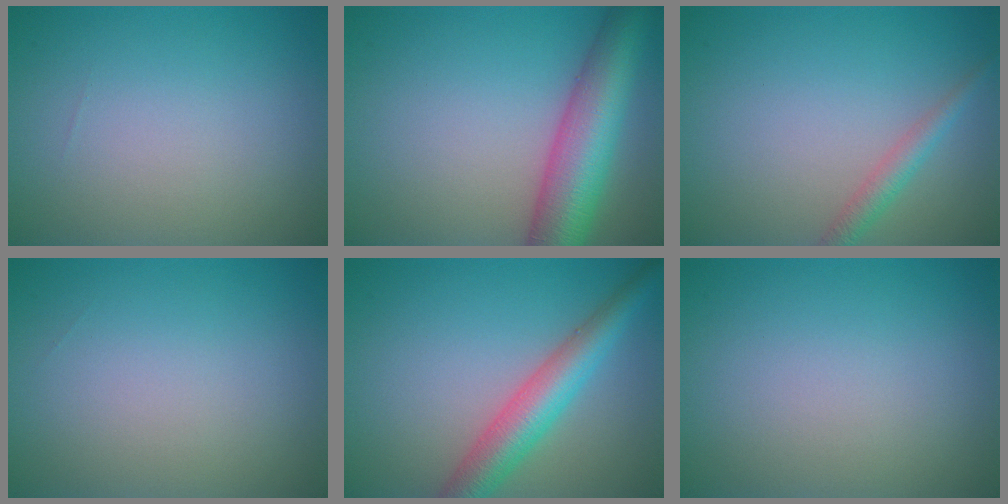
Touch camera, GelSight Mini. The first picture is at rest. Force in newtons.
{"total": 8.8, "press": 8.8, "slide": 0.2}
{"total": 1.9, "press": 1.9, "slide": 0.0}
{"total": 0.0}
{"total": 5.2, "press": 5.2, "slide": 0.1}
{"total": 0.0}